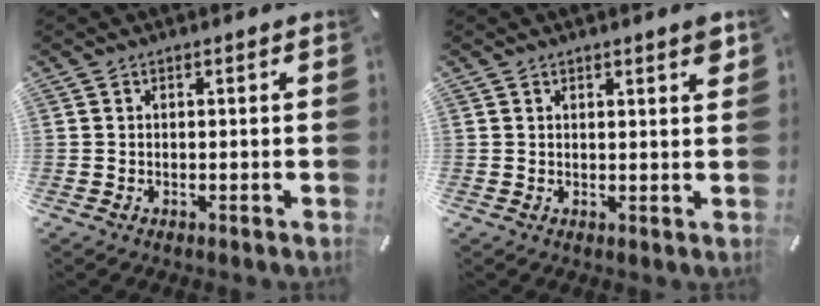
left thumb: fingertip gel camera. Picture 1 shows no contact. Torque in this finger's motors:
{"motor_torque": [0.43, 0.10, -0.07, 0.04, 0.01]}